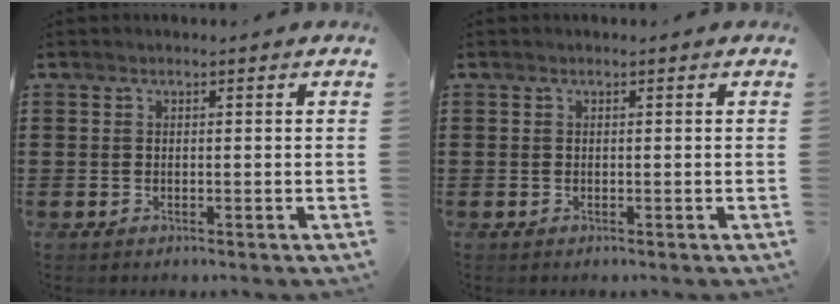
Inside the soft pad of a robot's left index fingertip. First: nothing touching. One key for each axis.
{"total": 0.0}